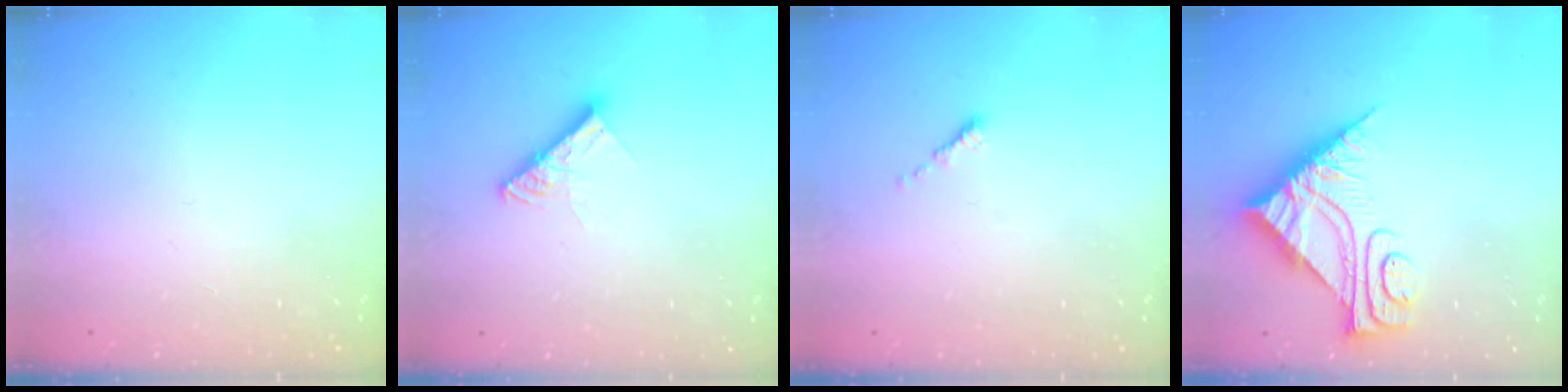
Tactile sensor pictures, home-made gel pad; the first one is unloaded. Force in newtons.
{"total": 9.5, "press": 9.4, "slide": 1.0}
{"total": 0.6, "press": 0.5, "slide": 0.2}
{"total": 11.3, "press": 11.2, "slide": 1.2}